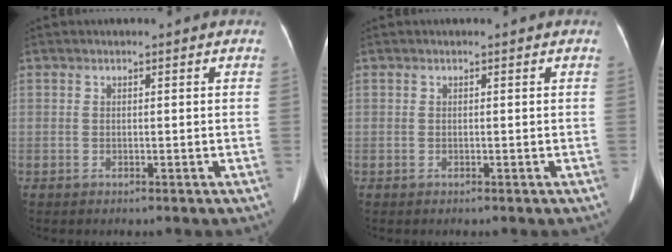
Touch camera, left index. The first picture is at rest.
{"total": 0.0}